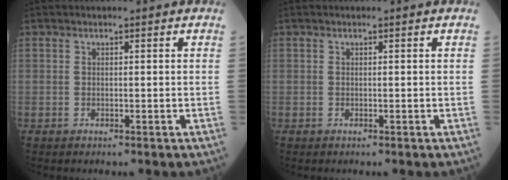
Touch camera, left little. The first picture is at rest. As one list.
[{"total": 0.0}]